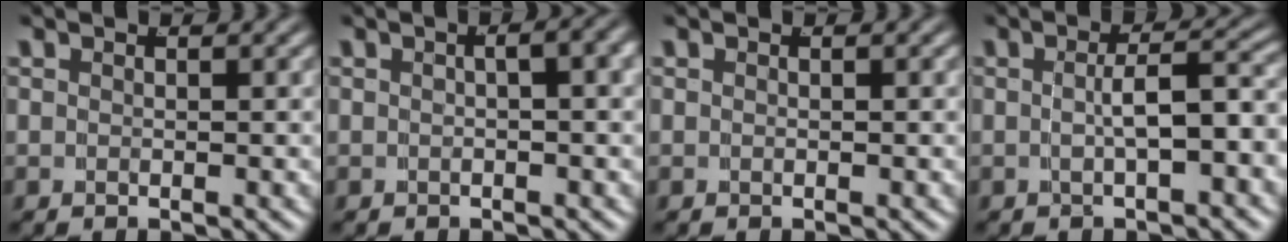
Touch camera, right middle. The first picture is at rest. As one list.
[{"total": 2.4, "force": [0.2, 0.3, 2.4], "torque": [-0.019, 0.011, 0.005]}, {"total": 0.0}, {"total": 3.7, "force": [-1.5, 0.6, 3.3], "torque": [-0.044, -0.003, -0.015]}]